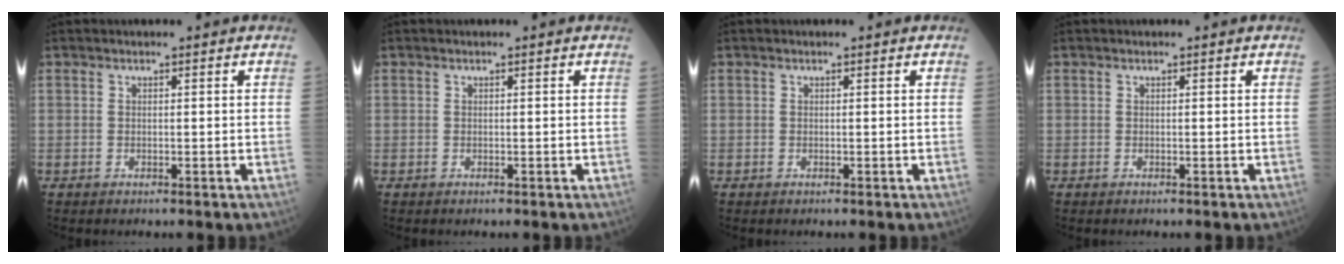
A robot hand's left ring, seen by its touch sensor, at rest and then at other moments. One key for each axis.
{"total": 0.0}
{"total": 0.0}
{"total": 0.0}